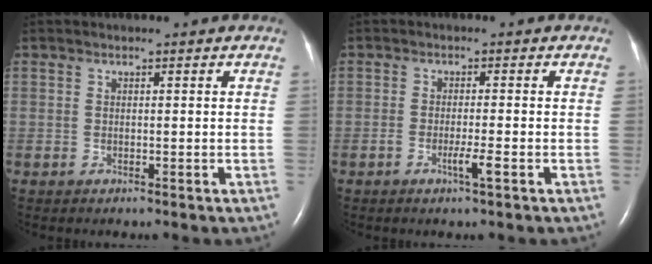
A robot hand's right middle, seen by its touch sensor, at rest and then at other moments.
{"total": 2.4, "force": [-1.1, -0.2, 2.1], "torque": [-0.041, -0.003, -0.021]}